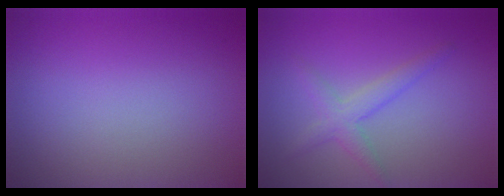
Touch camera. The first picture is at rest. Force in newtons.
{"total": 2.2, "press": 2.2, "slide": 0.1}